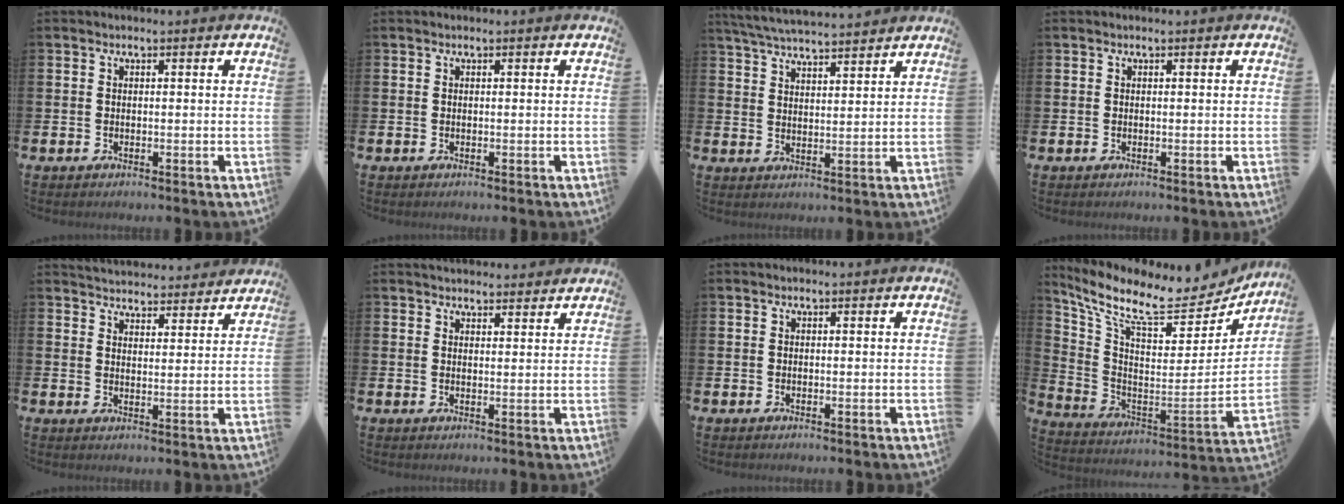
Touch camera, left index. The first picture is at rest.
{"total": 0.0}
{"total": 5.4, "force": [5.3, 0.3, 1.2], "torque": [-0.045, -0.024, 0.096]}
{"total": 0.0}
{"total": 4.5, "force": [4.4, 0.6, -0.1], "torque": [-0.011, -0.029, 0.079]}
{"total": 2.8, "force": [2.7, 0.6, 0.1], "torque": [0.001, -0.015, 0.048]}
{"total": 0.0}
{"total": 10.9, "force": [9.0, 2.9, 5.3], "torque": [-0.135, -0.073, 0.148]}